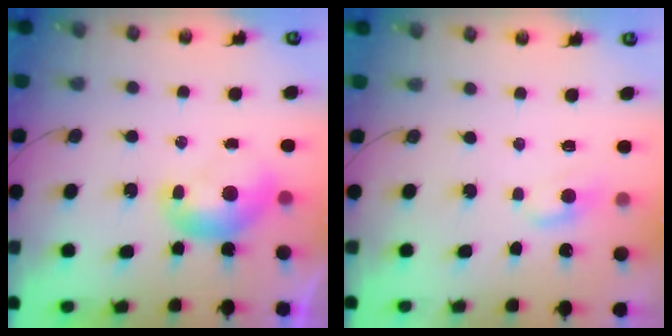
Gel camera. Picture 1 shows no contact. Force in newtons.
{"total": 0.7, "press": 0.5, "slide": 0.5}